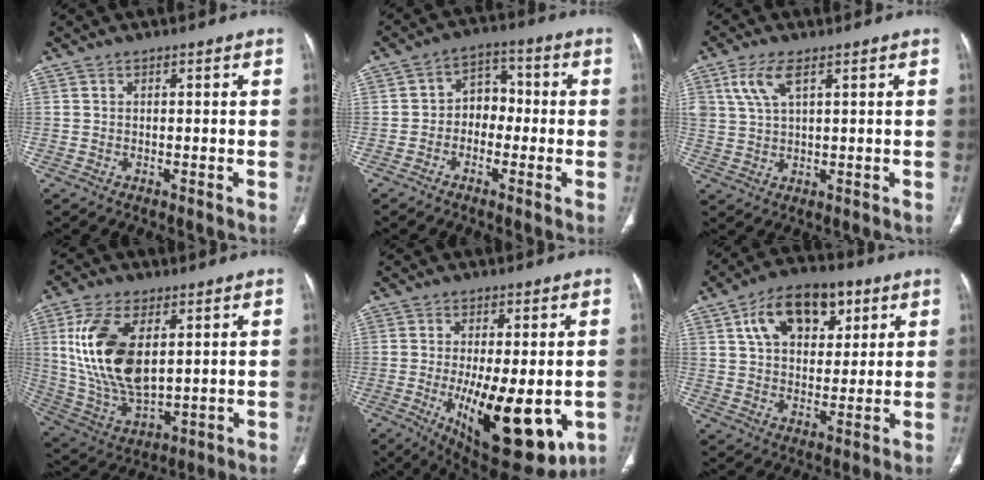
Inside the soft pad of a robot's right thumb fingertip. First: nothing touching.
{"total": 6.1, "force": [-1.2, 4.8, 3.6], "torque": [-0.022, 0.034, -0.037]}
{"total": 5.8, "force": [2.8, 2.3, 4.5], "torque": [-0.104, -0.002, 0.059]}
{"total": 17.3, "force": [4.2, 9.2, 14.1], "torque": [-0.275, -0.017, 0.090]}
{"total": 17.6, "force": [-4.0, 6.7, 15.8], "torque": [-0.225, -0.026, -0.037]}
{"total": 14.9, "force": [6.4, 9.0, 10.0], "torque": [-0.125, -0.006, 0.105]}